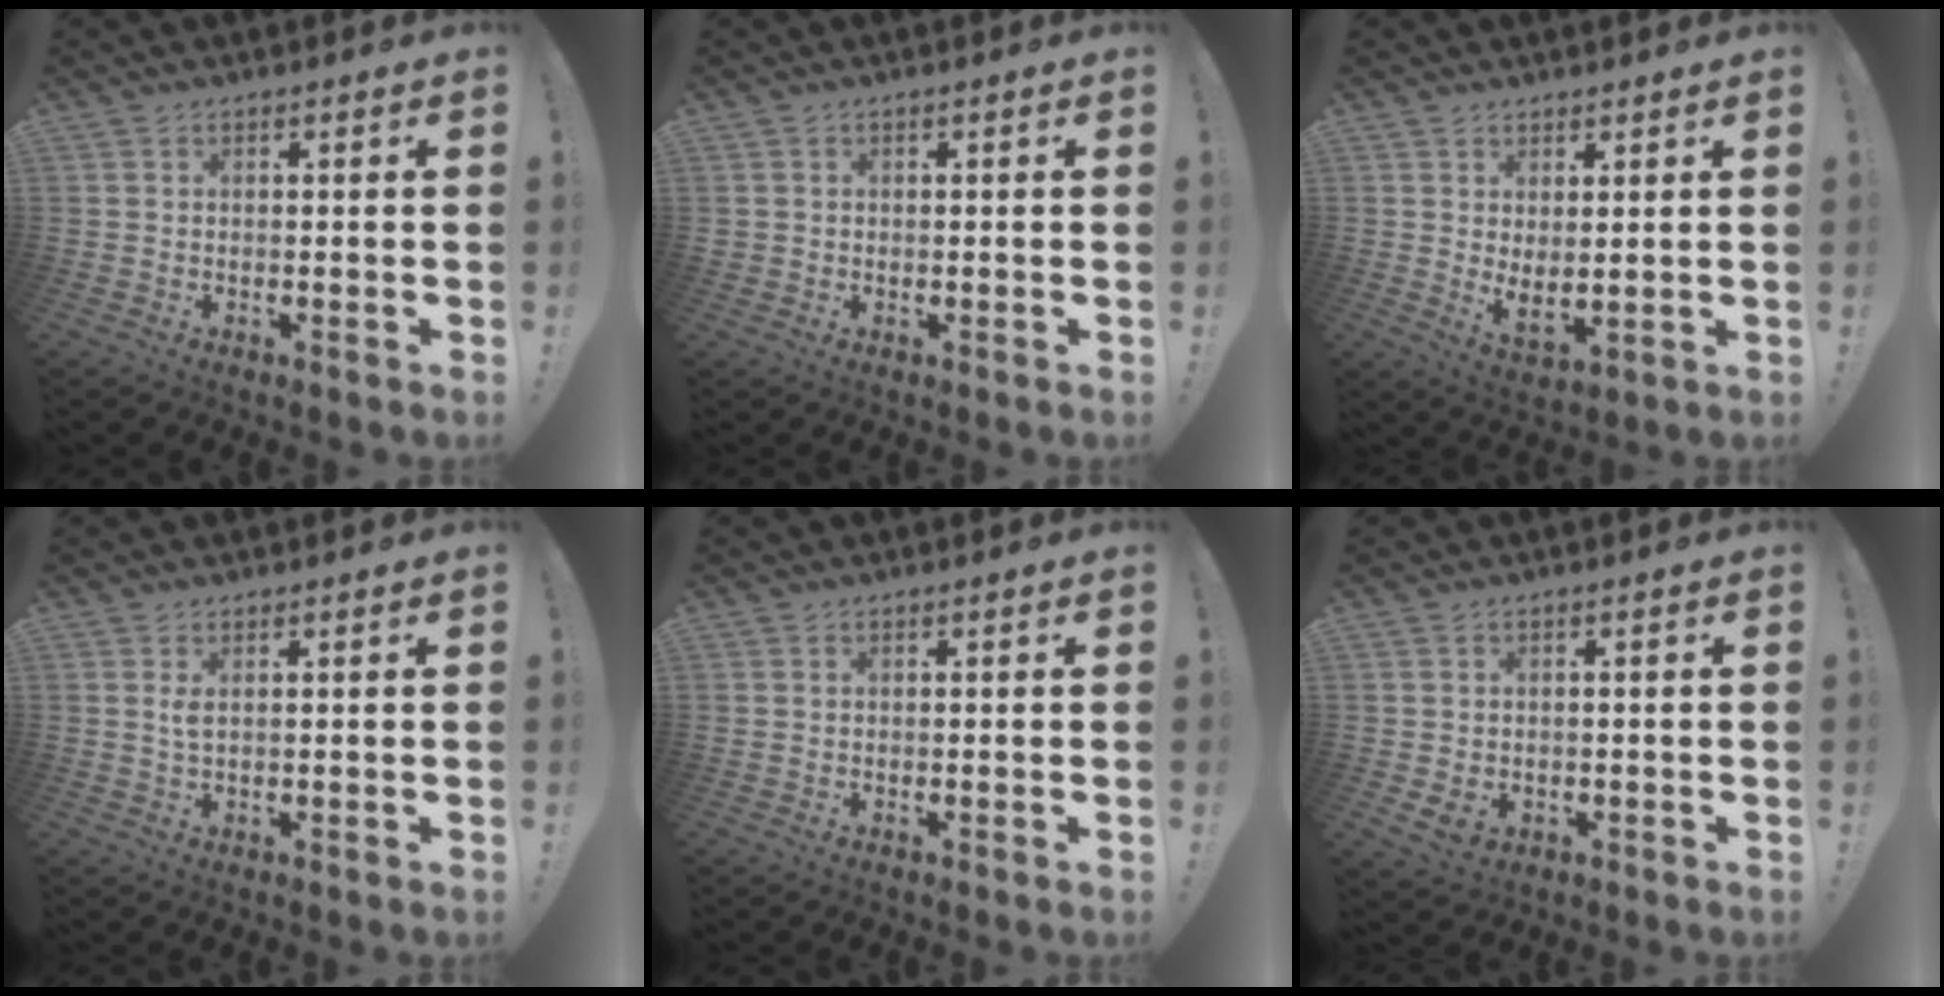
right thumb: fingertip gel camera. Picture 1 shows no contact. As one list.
[{"total": 1.1, "force": [0.0, 1.0, 0.1], "torque": [-0.007, 0.006, 0.002]}, {"total": 4.5, "force": [3.3, 1.3, 2.7], "torque": [-0.032, -0.026, 0.059]}, {"total": 1.9, "force": [0.5, 0.5, 1.8], "torque": [-0.034, 0.001, 0.007]}, {"total": 0.0}, {"total": 3.7, "force": [0.0, 2.8, 2.4], "torque": [-0.043, -0.005, 0.000]}]